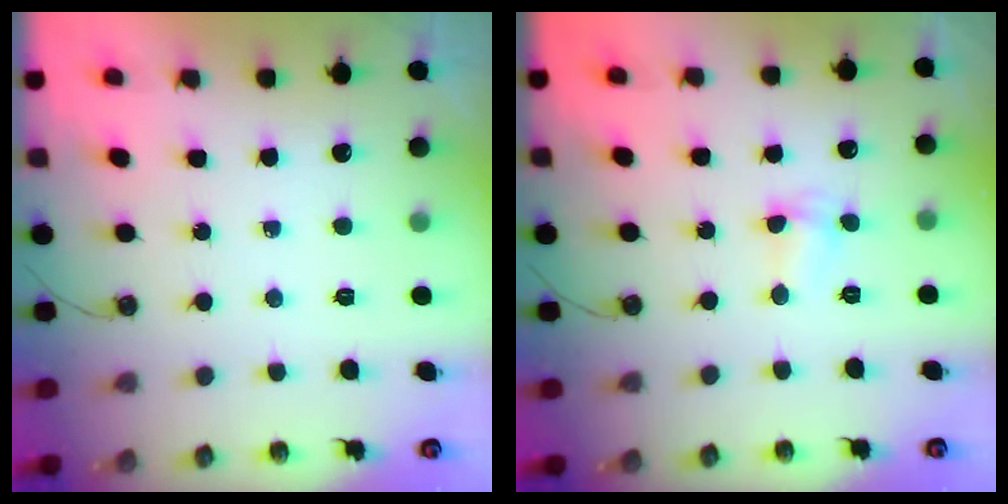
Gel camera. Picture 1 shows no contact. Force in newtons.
{"total": 1.9, "press": 1.8, "slide": 0.5}